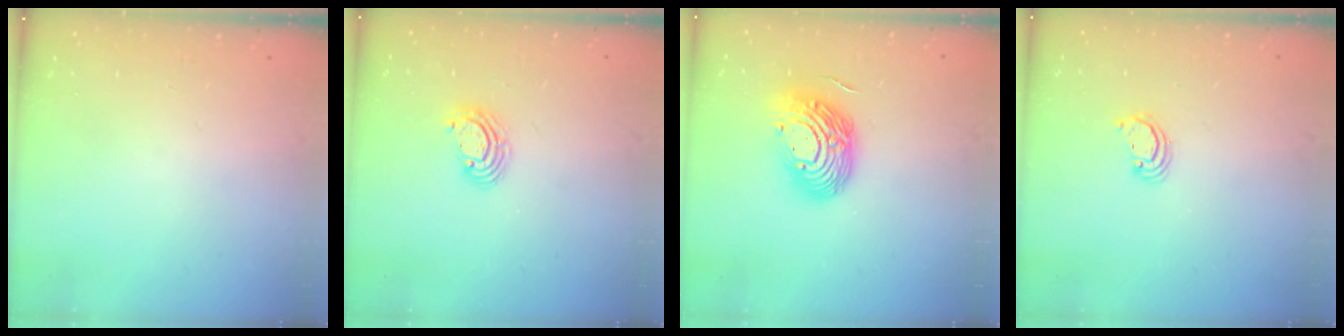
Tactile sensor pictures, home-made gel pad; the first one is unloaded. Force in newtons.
{"total": 4.0, "press": 3.9, "slide": 0.2}
{"total": 16.1, "press": 16.0, "slide": 1.8}
{"total": 2.3, "press": 2.3, "slide": 0.3}